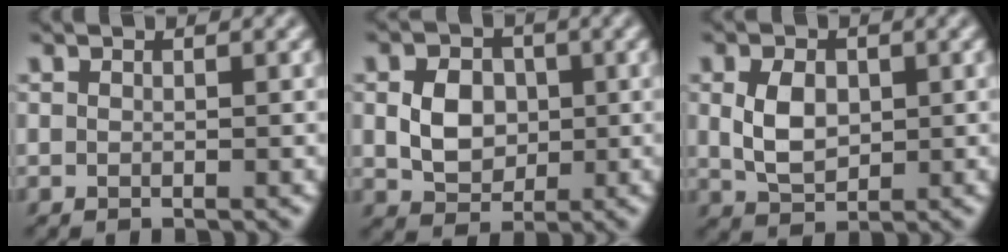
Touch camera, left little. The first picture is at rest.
{"total": 4.1, "force": [0.0, 3.2, 2.5], "torque": [-0.053, -0.001, -0.001]}
{"total": 3.7, "force": [0.3, 2.5, 2.6], "torque": [-0.064, 0.000, 0.006]}